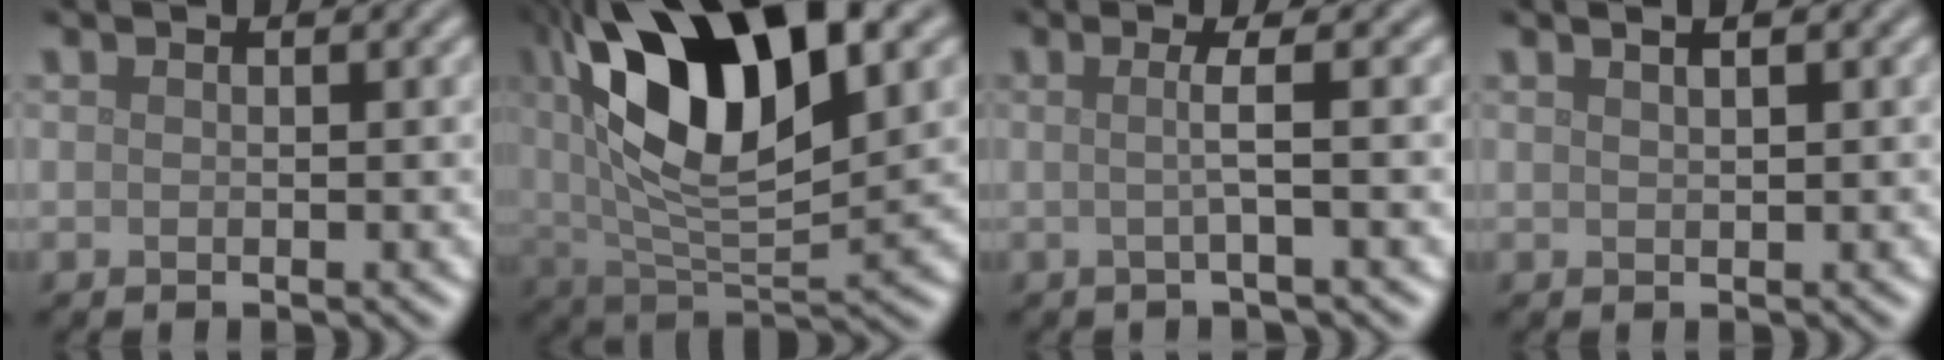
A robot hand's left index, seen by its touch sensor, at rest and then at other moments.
{"total": 13.6, "force": [5.4, 5.2, 11.3], "torque": [-0.198, 0.014, 0.087]}
{"total": 2.3, "force": [0.0, 0.4, 2.3], "torque": [-0.038, 0.001, -0.010]}
{"total": 1.6, "force": [1.0, 0.5, 1.1], "torque": [-0.006, 0.000, 0.005]}